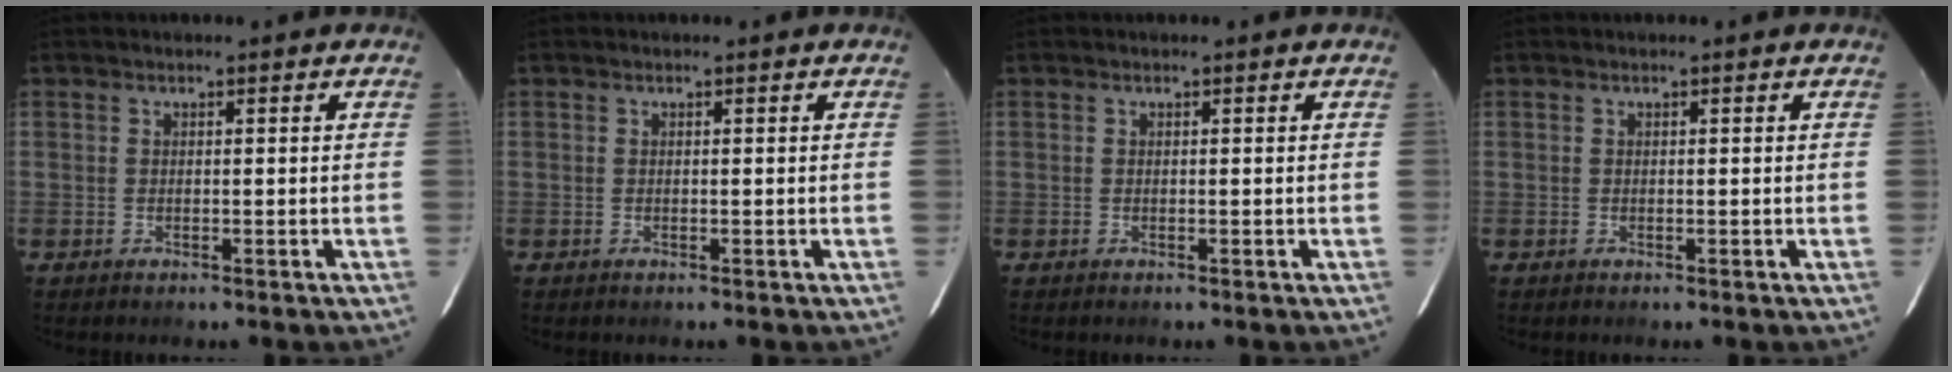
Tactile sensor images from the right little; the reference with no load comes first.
{"total": 0.0}
{"total": 0.0}
{"total": 0.0}